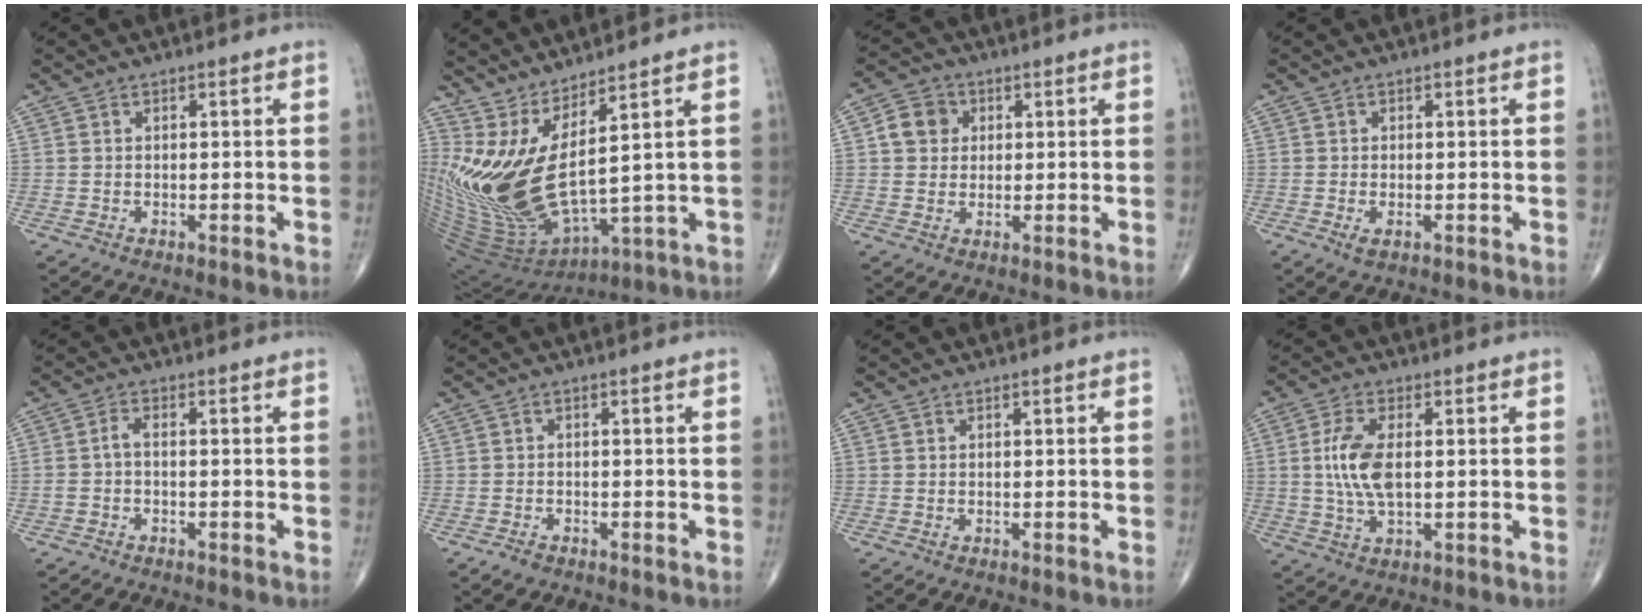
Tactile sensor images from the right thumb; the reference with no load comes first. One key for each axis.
{"total": 20.1, "fx": 6.9, "fy": 4.9, "fz": 18.2, "tx": -0.389, "ty": -0.088, "tz": 0.154}
{"total": 5.8, "fx": 1.2, "fy": 5.1, "fz": 2.4, "tx": -0.022, "ty": 0.005, "tz": 0.014}
{"total": 1.0, "fx": -0.4, "fy": 0.4, "fz": 0.8, "tx": -0.021, "ty": -0.003, "tz": -0.008}
{"total": 1.9, "fx": -0.4, "fy": 0.9, "fz": 1.6, "tx": -0.036, "ty": 0.006, "tz": -0.011}
{"total": 1.3, "fx": -1.0, "fy": 0.7, "fz": 0.6, "tx": -0.008, "ty": 0.000, "tz": -0.020}
{"total": 0.0}
{"total": 8.2, "fx": 0.7, "fy": 3.6, "fz": 7.3, "tx": -0.158, "ty": -0.005, "tz": 0.016}